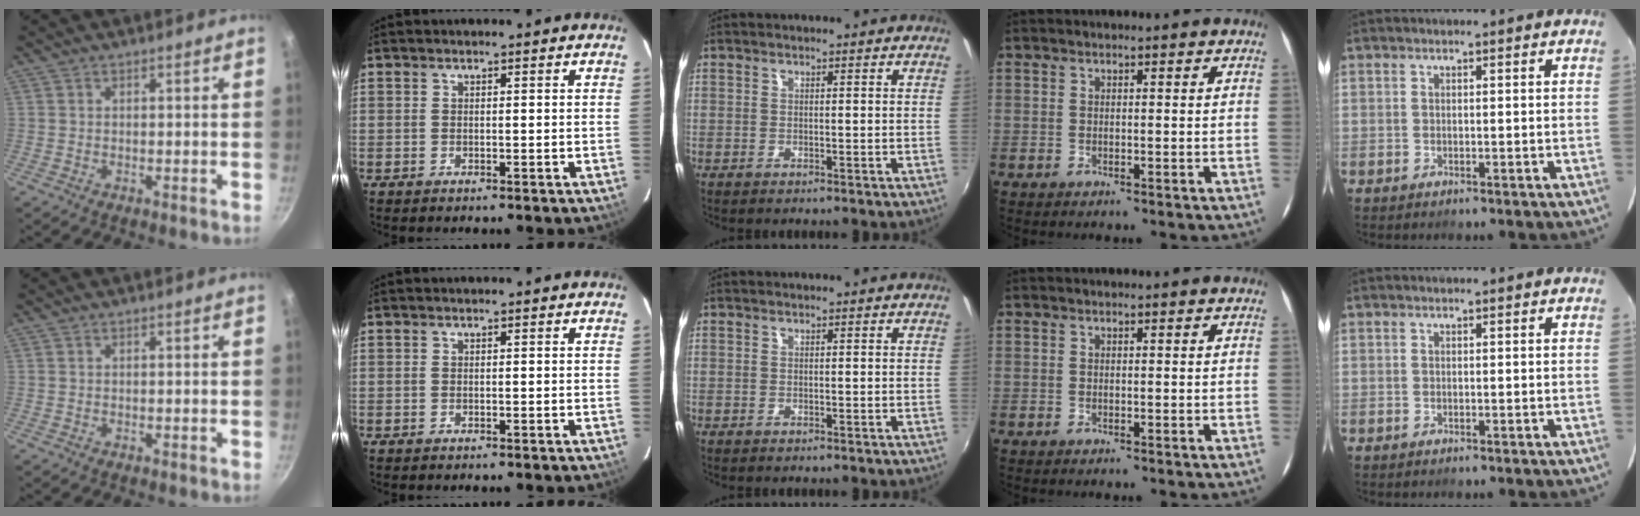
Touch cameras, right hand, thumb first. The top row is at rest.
{}